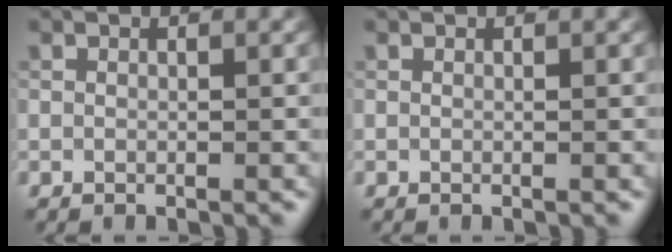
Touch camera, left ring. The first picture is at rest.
{"total": 0.0}